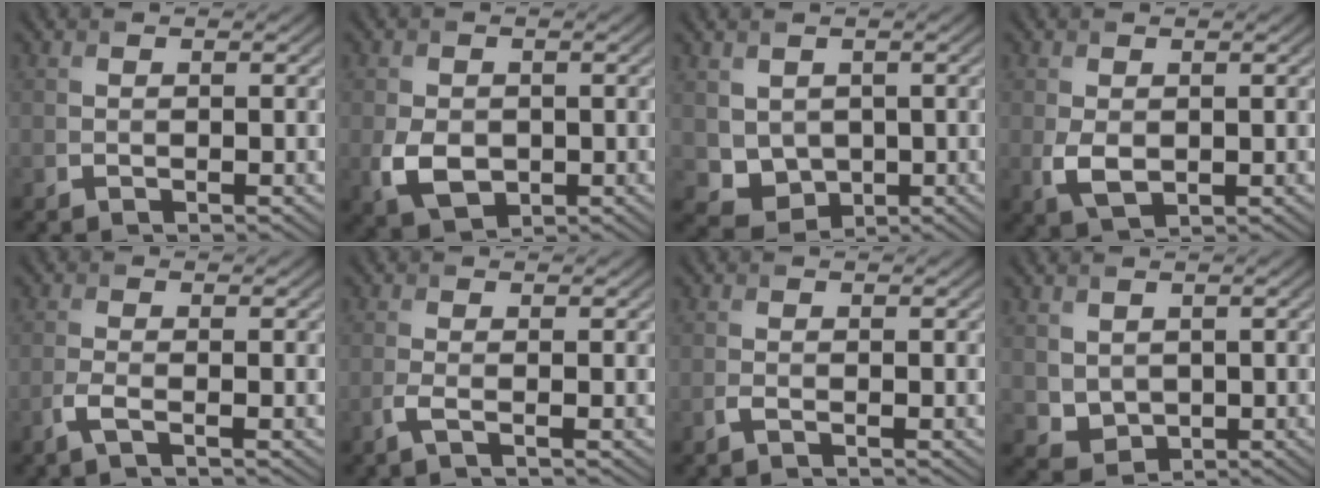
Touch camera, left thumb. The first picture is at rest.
{"total": 4.8, "force": [-0.9, 3.5, 3.2], "torque": [-0.076, -0.016, -0.015]}
{"total": 4.2, "force": [0.9, 3.6, 1.9], "torque": [-0.057, -0.016, 0.022]}
{"total": 3.1, "force": [-0.2, 2.0, 2.4], "torque": [-0.059, -0.008, 0.003]}
{"total": 2.1, "force": [-1.1, 0.4, 1.7], "torque": [-0.040, 0.003, -0.031]}
{"total": 1.7, "force": [-0.7, 0.2, 1.5], "torque": [-0.036, 0.003, -0.022]}
{"total": 0.8, "force": [-0.5, 0.1, 0.7], "torque": [-0.017, 0.000, -0.011]}
{"total": 3.0, "force": [1.1, 2.5, 1.3], "torque": [-0.043, -0.012, 0.030]}